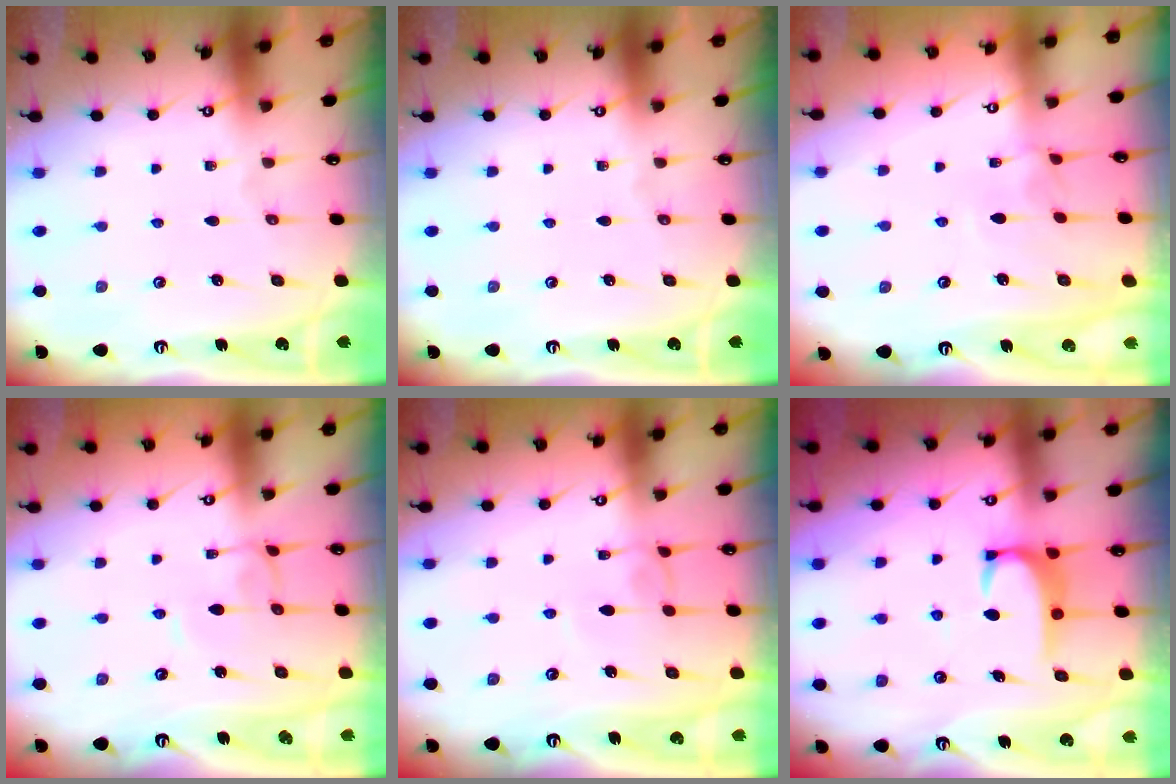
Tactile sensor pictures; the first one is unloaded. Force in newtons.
{"total": 0.0}
{"total": 4.7, "press": 4.7, "slide": 0.1}
{"total": 1.9, "press": 1.9, "slide": 0.3}
{"total": 1.2, "press": 1.1, "slide": 0.4}
{"total": 2.8, "press": 2.8, "slide": 0.3}